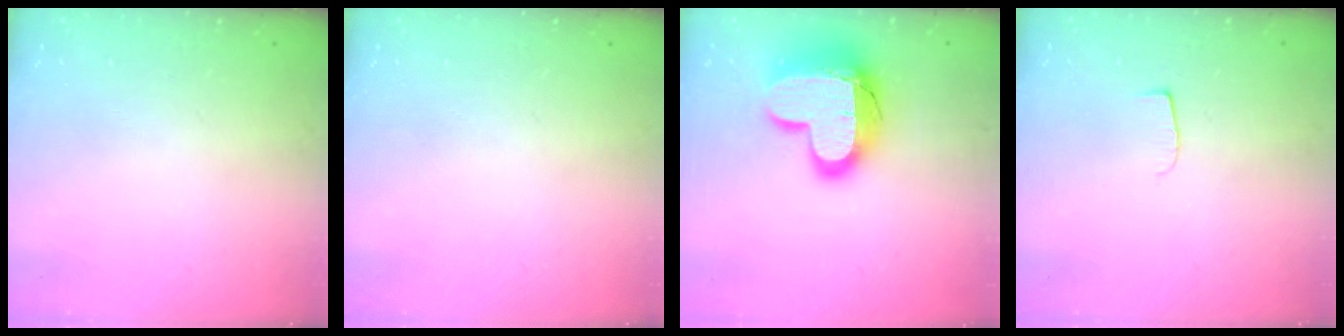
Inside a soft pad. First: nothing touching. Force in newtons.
{"total": 0.0}
{"total": 18.5, "press": 18.5, "slide": 1.2}
{"total": 4.3, "press": 4.3, "slide": 0.5}